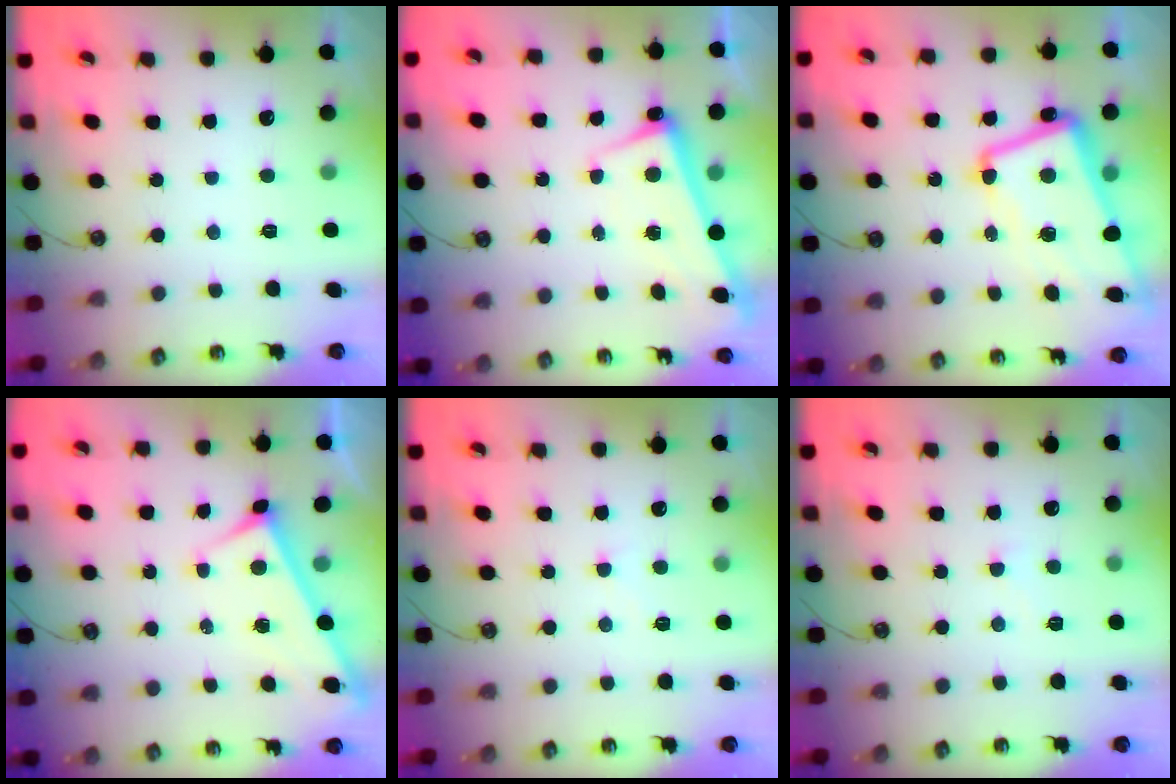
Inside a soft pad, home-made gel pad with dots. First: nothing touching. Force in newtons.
{"total": 2.4, "press": 2.3, "slide": 0.9}
{"total": 8.8, "press": 8.5, "slide": 2.1}
{"total": 3.6, "press": 3.6, "slide": 0.3}
{"total": 0.9, "press": 0.5, "slide": 0.7}
{"total": 5.3, "press": 5.3, "slide": 0.4}